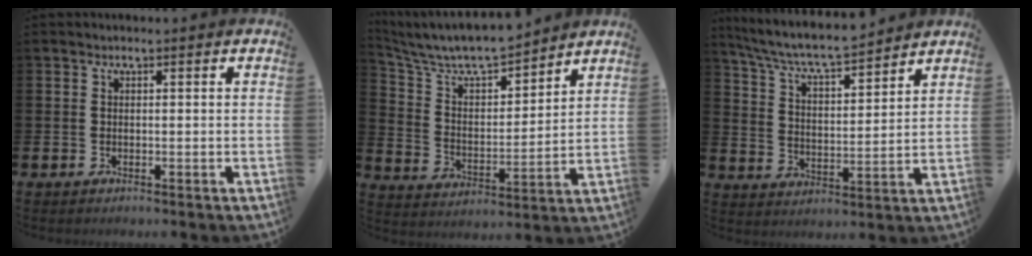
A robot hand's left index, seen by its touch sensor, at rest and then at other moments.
{"total": 8.2, "force": [7.8, 1.4, 2.2], "torque": [-0.084, -0.056, 0.136]}
{"total": 7.1, "force": [6.7, 0.7, 2.2], "torque": [-0.076, -0.046, 0.116]}